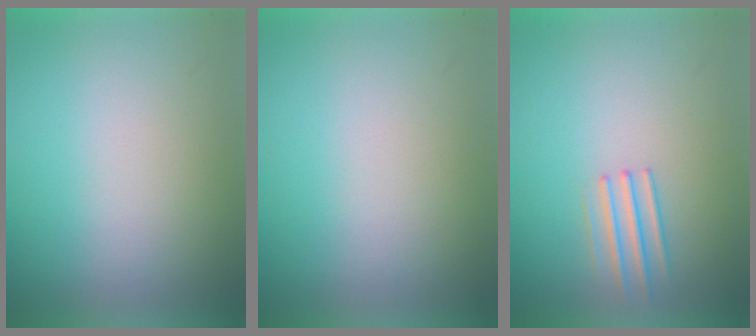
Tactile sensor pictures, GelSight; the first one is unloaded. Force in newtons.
{"total": 0.0}
{"total": 1.7}